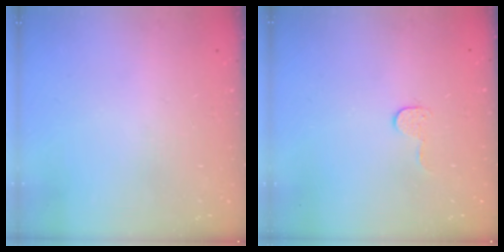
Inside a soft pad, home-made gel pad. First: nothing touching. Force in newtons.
{"total": 5.7, "press": 5.7, "slide": 0.2}